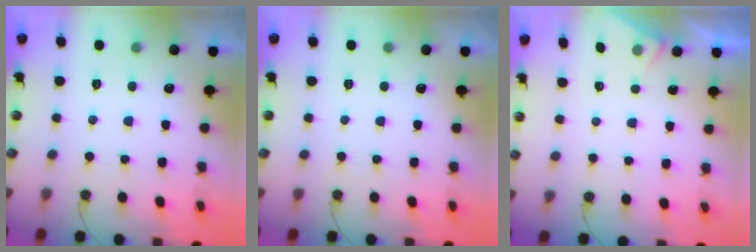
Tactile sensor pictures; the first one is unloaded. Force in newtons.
{"total": 0.0}
{"total": 2.6, "press": 2.6, "slide": 0.4}